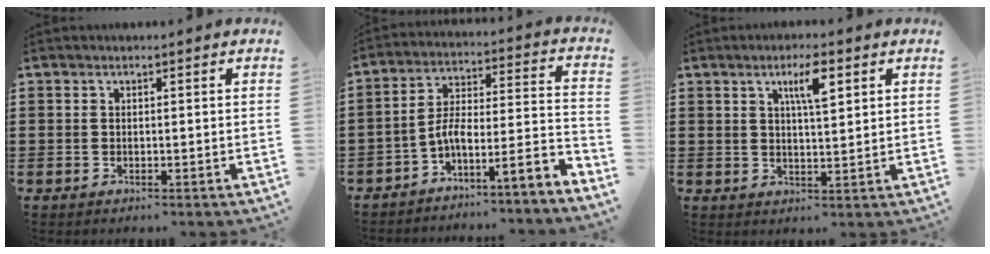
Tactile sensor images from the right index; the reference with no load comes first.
{"total": 6.4, "force": [-4.8, 0.3, 4.2], "torque": [-0.074, -0.017, -0.100]}
{"total": 4.9, "force": [2.4, 1.0, 4.2], "torque": [-0.073, 0.003, 0.035]}